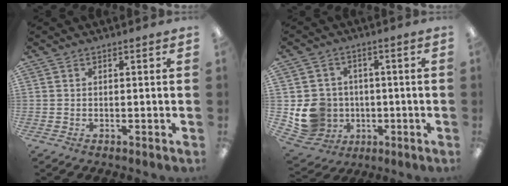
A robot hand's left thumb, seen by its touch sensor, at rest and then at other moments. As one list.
[{"total": 10.8, "force": [-1.7, 10.2, 3.0], "torque": [-0.085, 0.017, -0.016]}]